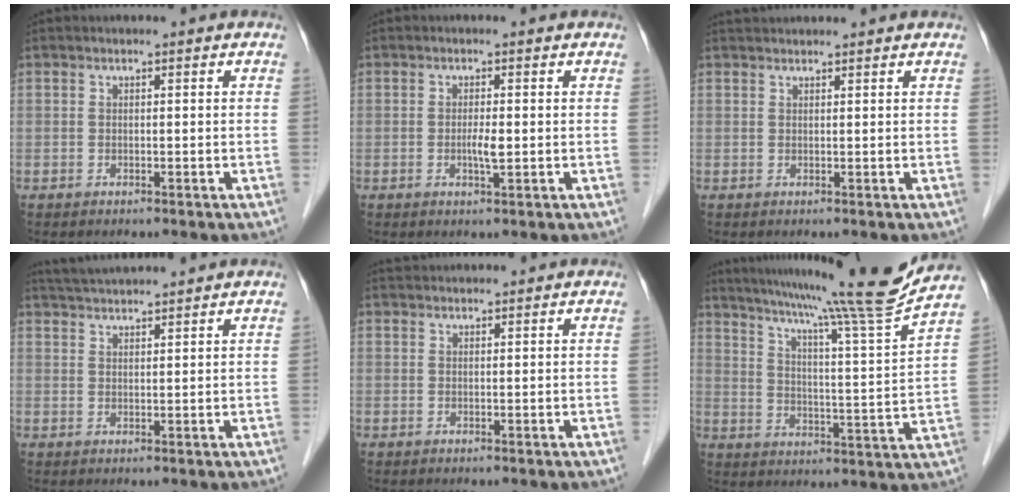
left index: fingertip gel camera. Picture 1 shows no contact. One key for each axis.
{"total": 2.0, "fx": -0.2, "fy": 0.2, "fz": 2.0, "tx": -0.039, "ty": -0.002, "tz": -0.002}
{"total": 3.9, "fx": 3.8, "fy": 0.3, "fz": 0.9, "tx": -0.012, "ty": 0.036, "tz": 0.055}
{"total": 6.2, "fx": 5.9, "fy": -0.6, "fz": 1.9, "tx": -0.040, "ty": 0.031, "tz": 0.099}
{"total": 3.1, "fx": 3.0, "fy": 0.3, "fz": 0.5, "tx": -0.008, "ty": 0.033, "tz": 0.051}
{"total": 19.9, "fx": 17.3, "fy": -3.6, "fz": 9.2, "tx": -0.156, "ty": -0.053, "tz": 0.238}